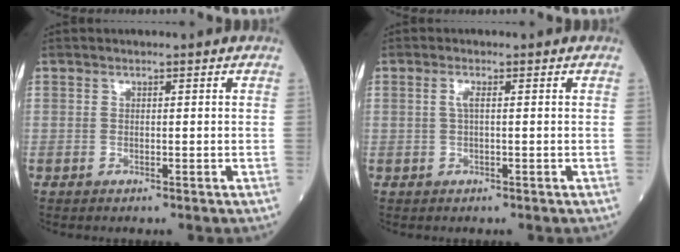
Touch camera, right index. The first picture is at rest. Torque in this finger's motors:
{"motor_torque": [0.41, 0.07, 0.13, 0.04]}